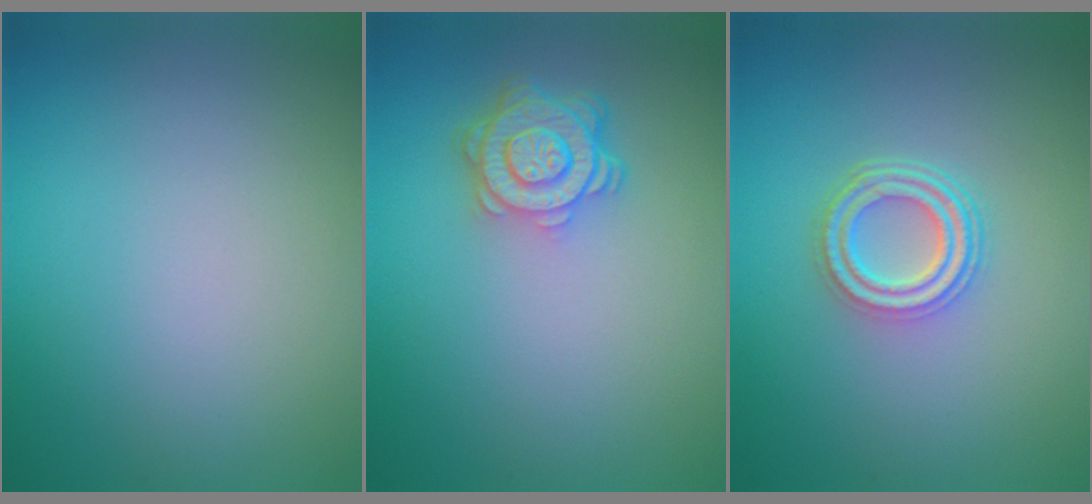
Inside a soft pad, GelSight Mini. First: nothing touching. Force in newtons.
{"total": 4.5, "press": 3.5, "slide": 2.9}
{"total": 3.8, "press": 3.0, "slide": 2.4}